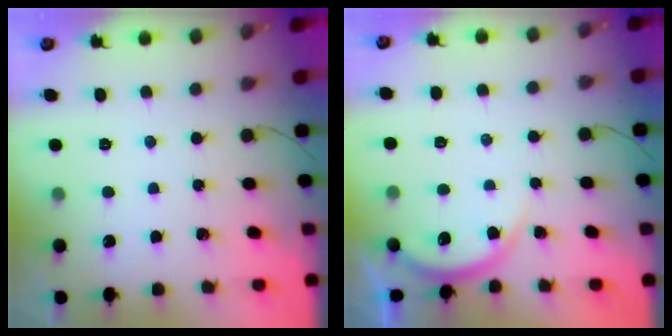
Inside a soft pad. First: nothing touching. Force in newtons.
{"total": 3.8, "press": 3.8, "slide": 0.2}